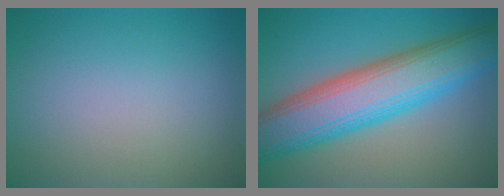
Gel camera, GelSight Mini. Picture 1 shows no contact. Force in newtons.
{"total": 10.4, "press": 10.4, "slide": 0.2}